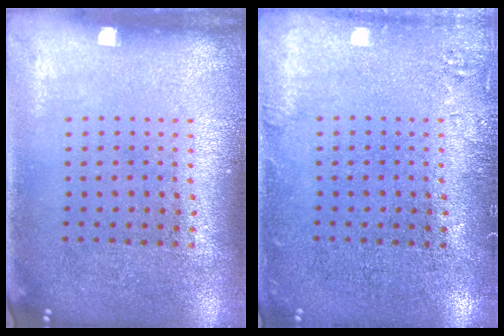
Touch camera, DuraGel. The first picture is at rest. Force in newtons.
{"total": 1.5, "press": 1.5, "slide": 0.2}